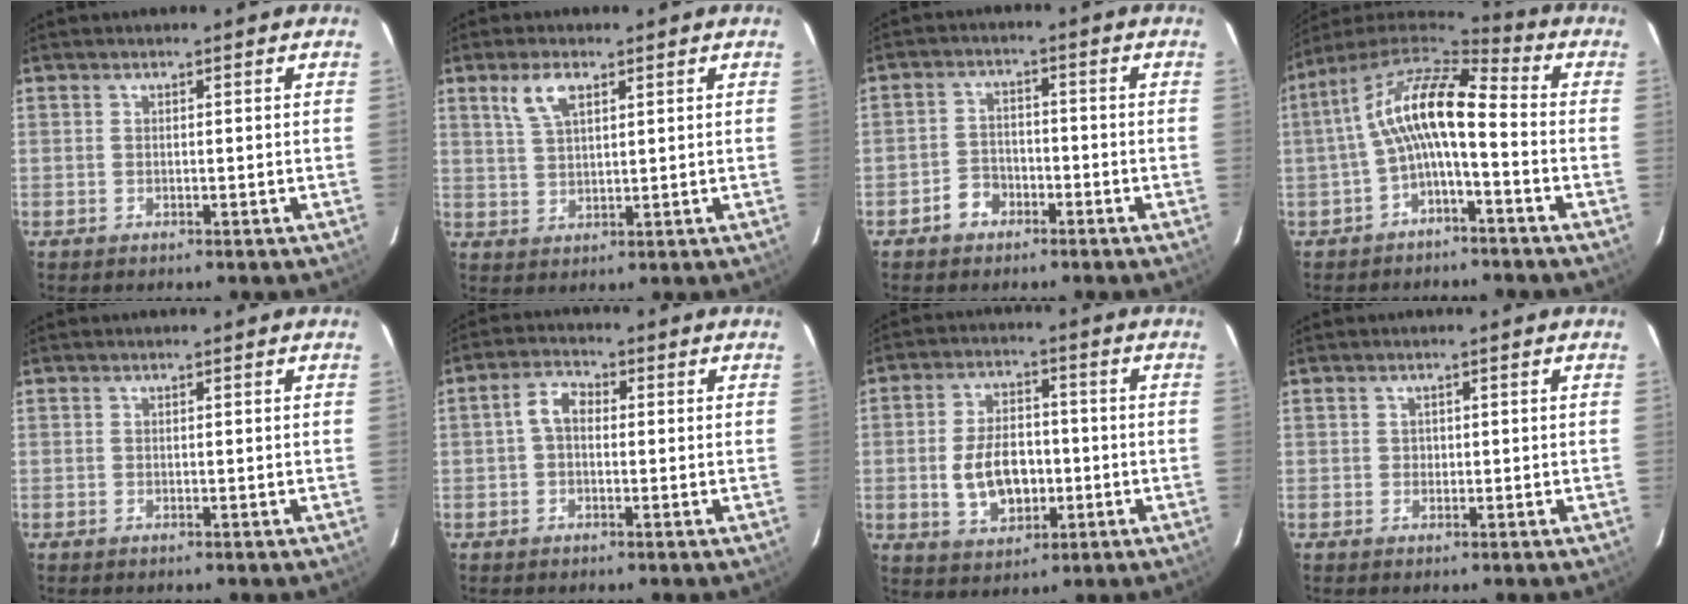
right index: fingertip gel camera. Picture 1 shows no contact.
{"total": 5.2, "force": [2.8, 2.2, 3.8], "torque": [-0.076, 0.008, 0.058]}
{"total": 4.3, "force": [-2.7, 3.1, 1.2], "torque": [-0.031, 0.012, -0.044]}
{"total": 11.8, "force": [-1.7, 3.5, 11.1], "torque": [-0.218, 0.020, -0.036]}
{"total": 0.0}
{"total": 3.5, "force": [-0.1, 2.5, 2.5], "torque": [-0.049, 0.015, -0.003]}
{"total": 9.9, "force": [-1.7, 6.2, 7.6], "torque": [-0.152, 0.010, -0.018]}
{"total": 0.9, "force": [0.0, 0.9, 0.0], "torque": [0.004, 0.002, 0.000]}